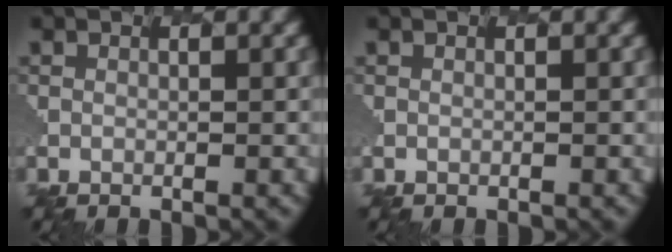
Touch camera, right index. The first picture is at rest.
{"total": 0.0}